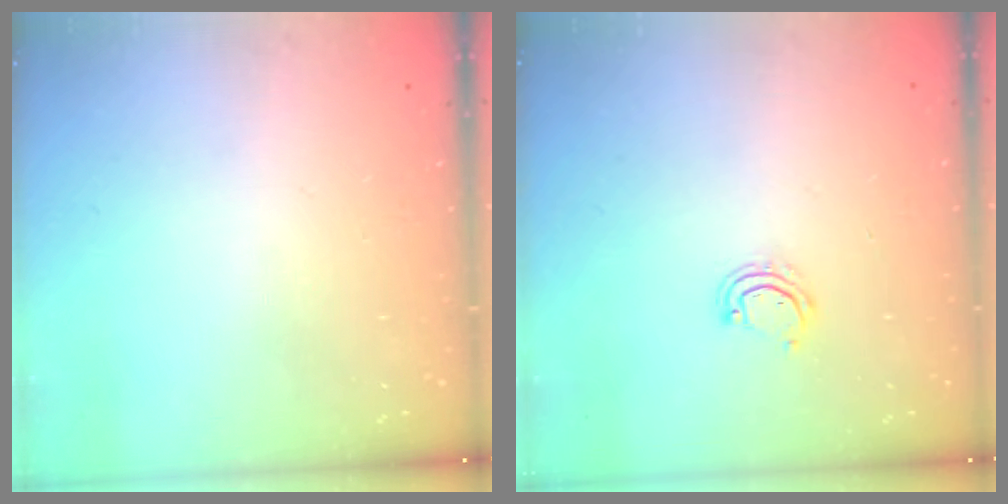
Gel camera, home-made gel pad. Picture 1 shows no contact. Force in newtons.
{"total": 2.7, "press": 2.7, "slide": 0.2}